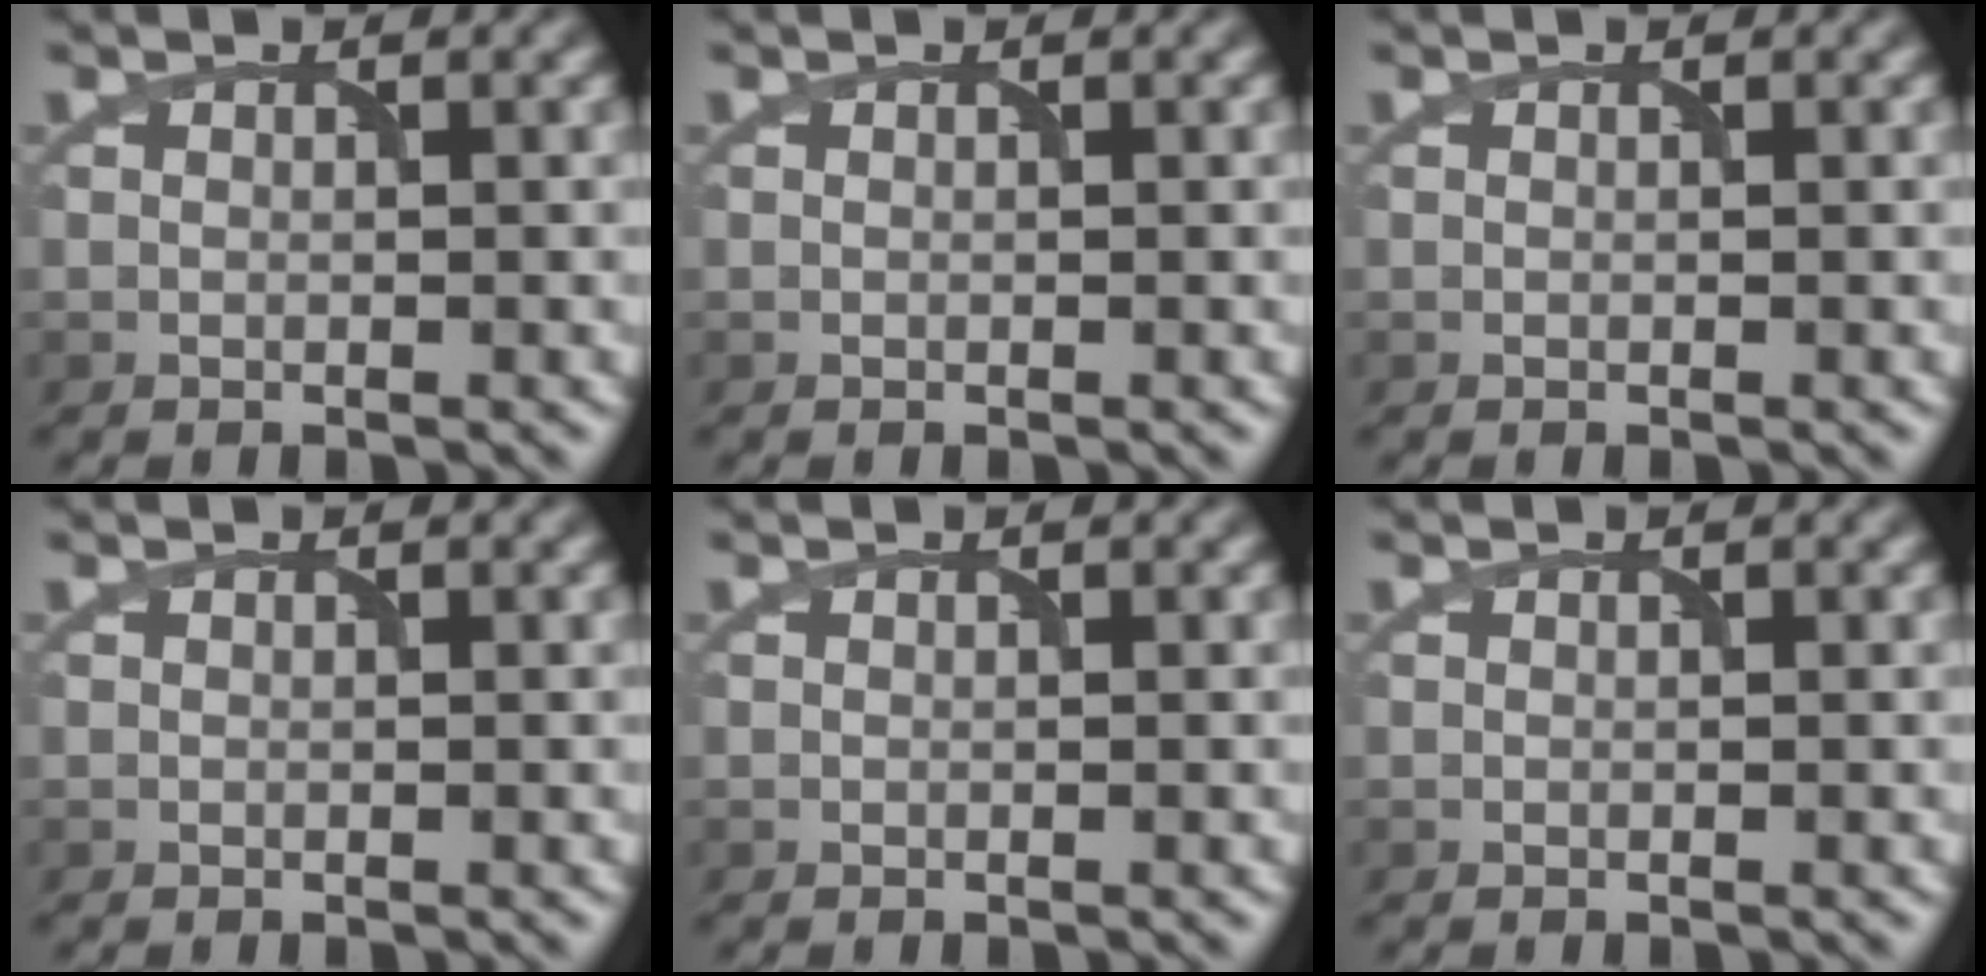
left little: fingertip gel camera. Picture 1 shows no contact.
{"total": 0.0}
{"total": 0.0}
{"total": 0.0}
{"total": 0.0}
{"total": 0.0}